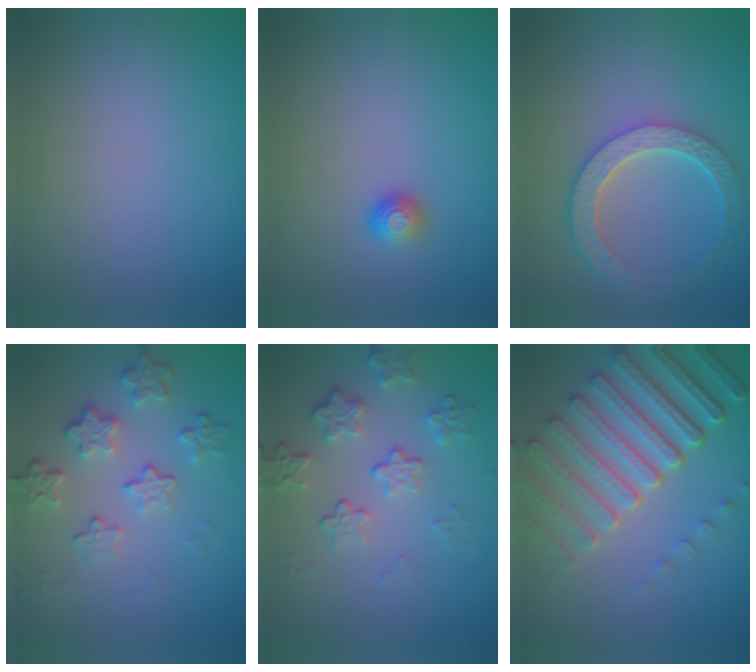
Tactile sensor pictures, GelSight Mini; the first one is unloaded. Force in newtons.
{"total": 1.1, "press": 1.1, "slide": 0.4}
{"total": 5.9, "press": 4.5, "slide": 3.8}
{"total": 4.4, "press": 3.1, "slide": 3.1}
{"total": 4.0, "press": 3.0, "slide": 2.8}
{"total": 7.5, "press": 5.6, "slide": 5.0}